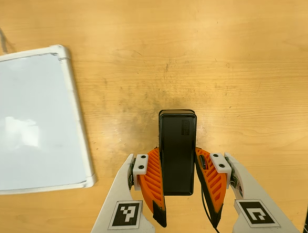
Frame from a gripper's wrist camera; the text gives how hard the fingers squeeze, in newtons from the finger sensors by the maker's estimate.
{"total": 3.7, "left": 2.2, "right": 5.1}